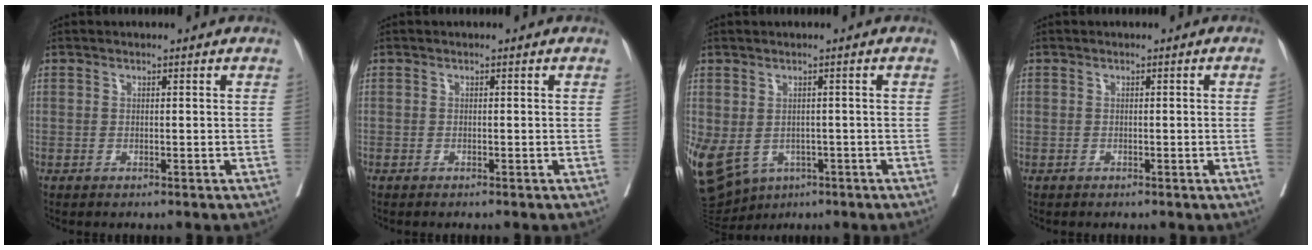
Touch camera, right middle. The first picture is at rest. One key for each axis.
{"total": 0.8, "fx": -0.7, "fy": 0.0, "fz": 0.4, "tx": -0.004, "ty": -0.001, "tz": -0.012}
{"total": 20.7, "fx": -8.2, "fy": 15.9, "fz": 10.4, "tx": -0.325, "ty": -0.031, "tz": -0.112}
{"total": 0.9, "fx": -0.1, "fy": -0.4, "fz": 0.8, "tx": -0.010, "ty": -0.002, "tz": -0.003}